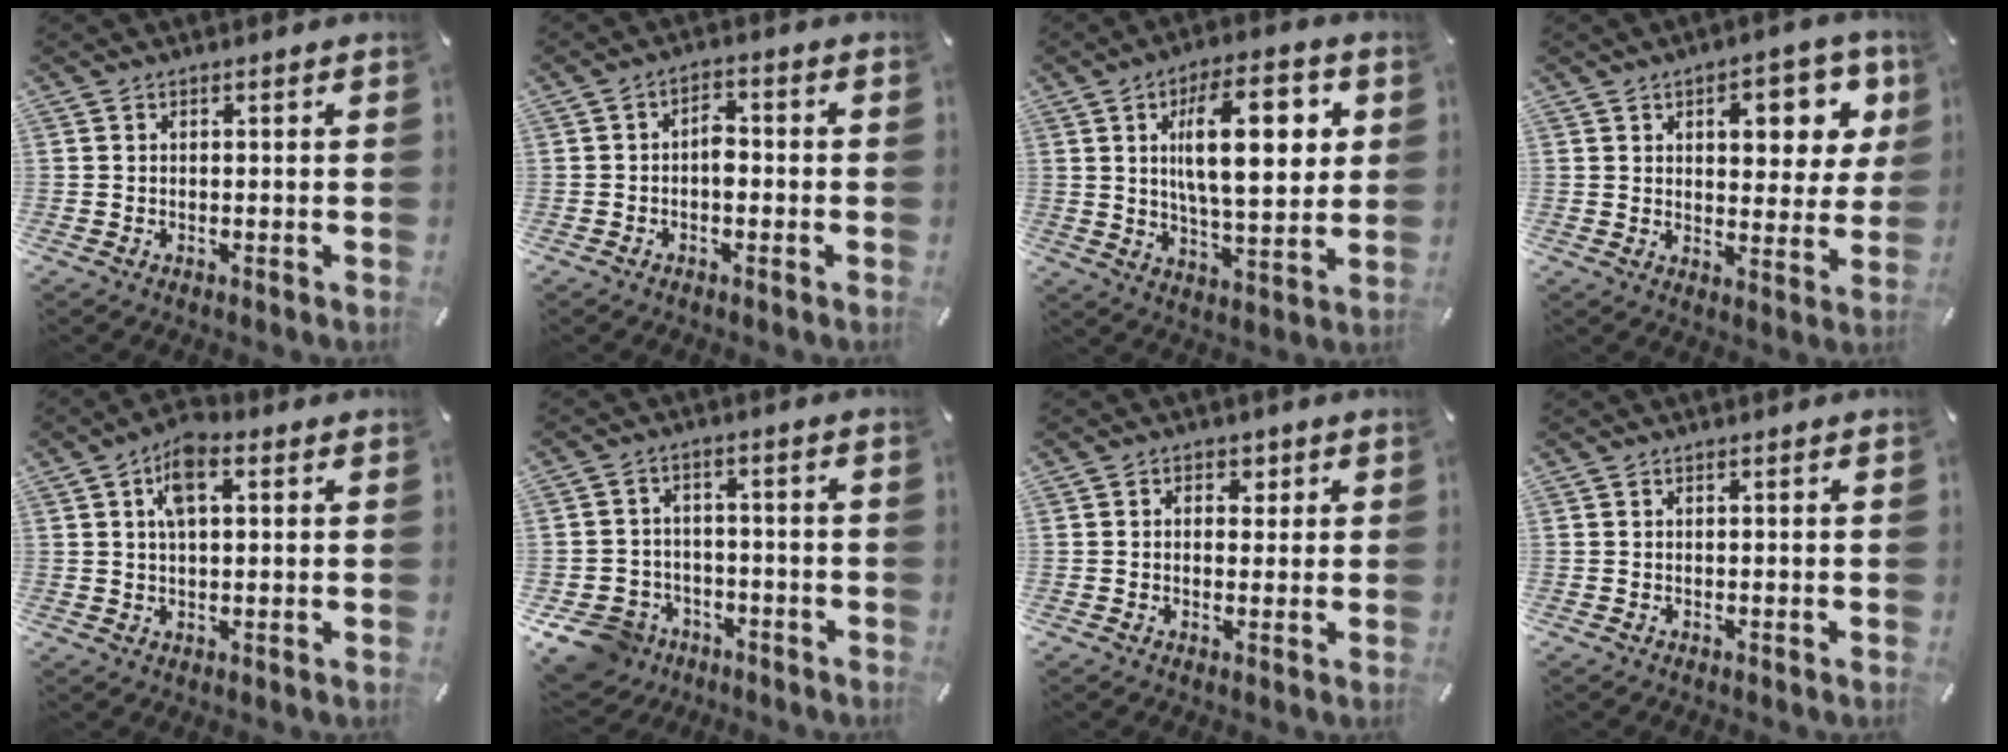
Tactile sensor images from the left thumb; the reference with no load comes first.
{"total": 3.7, "force": [-1.0, 2.3, 2.7], "torque": [-0.051, 0.011, -0.018]}
{"total": 18.9, "force": [5.4, 8.0, 16.3], "torque": [-0.266, 0.001, 0.078]}
{"total": 11.7, "force": [5.2, 6.3, 8.4], "torque": [-0.087, -0.025, 0.079]}
{"total": 6.8, "force": [2.4, 3.5, 5.3], "torque": [-0.088, 0.003, 0.037]}
{"total": 9.1, "force": [-5.2, 7.0, 2.3], "torque": [-0.061, 0.037, -0.094]}
{"total": 3.0, "force": [0.5, 2.5, 1.5], "torque": [-0.008, -0.001, 0.000]}
{"total": 0.0}